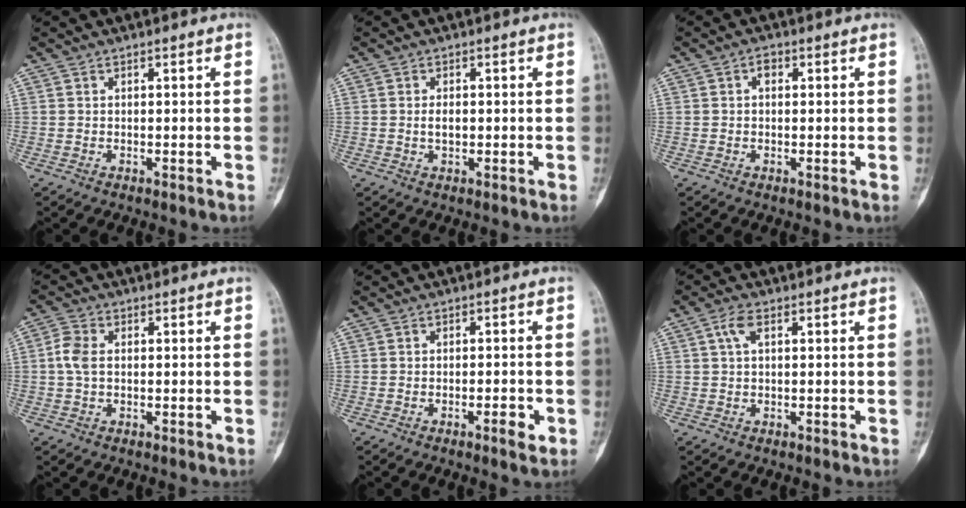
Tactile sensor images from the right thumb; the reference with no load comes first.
{"total": 2.0, "force": [-0.1, 1.1, 1.7], "torque": [-0.028, 0.001, -0.001]}
{"total": 1.5, "force": [0.3, 1.0, 1.1], "torque": [-0.010, 0.005, 0.001]}
{"total": 3.9, "force": [0.1, 2.4, 3.1], "torque": [-0.078, 0.009, -0.003]}
{"total": 2.9, "force": [-1.3, 0.8, 2.5], "torque": [-0.037, 0.003, -0.020]}
{"total": 2.7, "force": [0.9, 1.2, 2.3], "torque": [-0.053, 0.011, 0.019]}